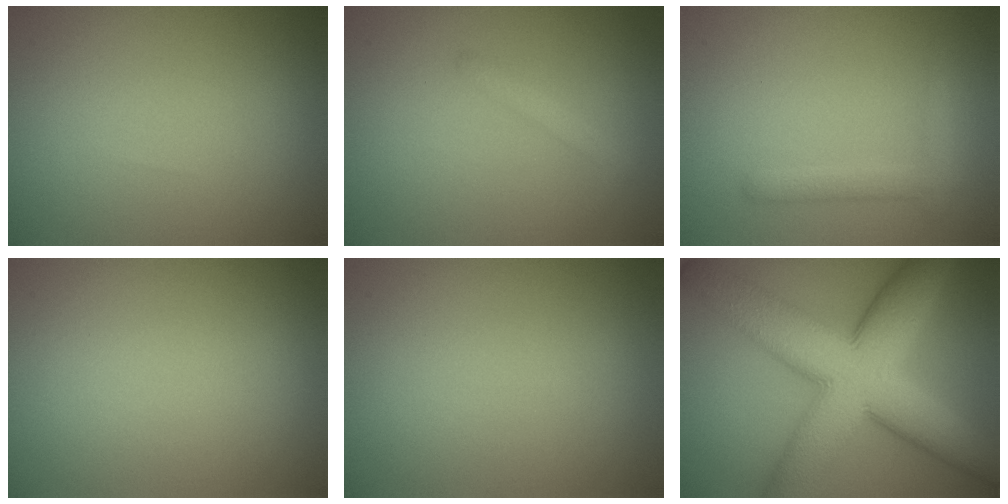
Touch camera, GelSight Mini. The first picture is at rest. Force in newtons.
{"total": 1.1, "press": 1.1, "slide": 0.0}
{"total": 1.8, "press": 1.8, "slide": 0.1}
{"total": 0.0}
{"total": 0.0}
{"total": 12.5, "press": 12.5, "slide": 0.4}